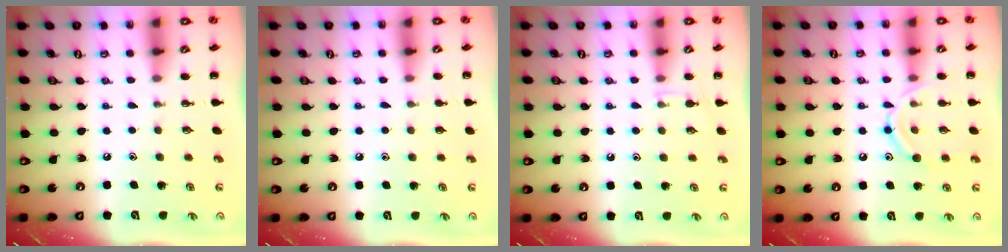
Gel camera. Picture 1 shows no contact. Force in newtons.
{"total": 4.4, "press": 4.1, "slide": 1.6}
{"total": 4.3, "press": 3.9, "slide": 1.7}
{"total": 12.4, "press": 12.4, "slide": 1.2}